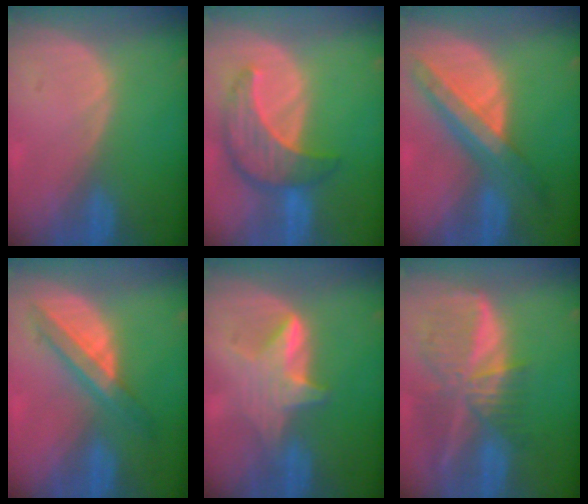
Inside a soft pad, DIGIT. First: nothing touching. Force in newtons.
{"total": 8.6, "press": 7.8, "slide": 3.6}
{"total": 8.8, "press": 7.6, "slide": 4.4}
{"total": 5.7, "press": 5.6, "slide": 1.4}
{"total": 6.1, "press": 5.7, "slide": 2.1}
{"total": 9.5, "press": 8.2, "slide": 4.7}